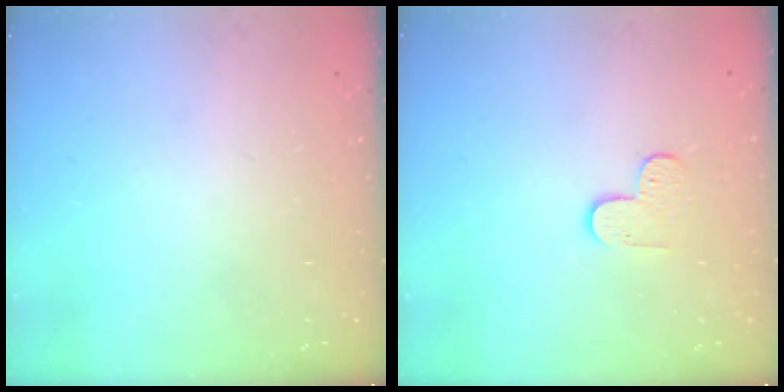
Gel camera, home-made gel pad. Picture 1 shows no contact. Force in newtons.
{"total": 3.8, "press": 3.8, "slide": 0.4}